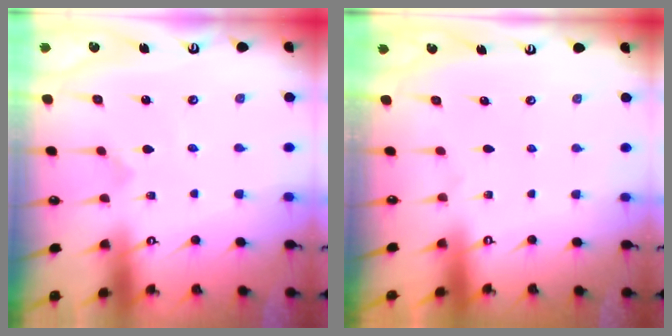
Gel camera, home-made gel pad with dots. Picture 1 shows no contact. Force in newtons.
{"total": 0.0}